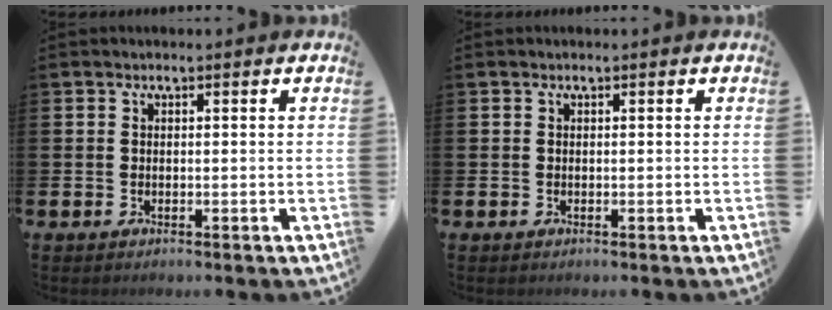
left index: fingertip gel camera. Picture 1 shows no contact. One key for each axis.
{"total": 0.0}